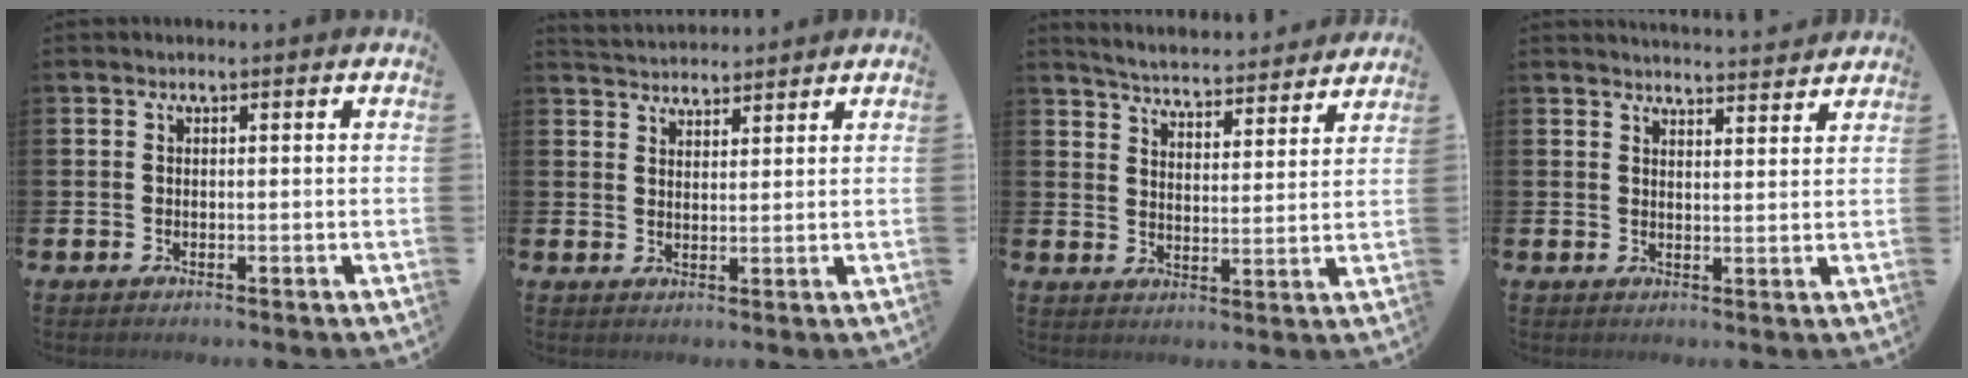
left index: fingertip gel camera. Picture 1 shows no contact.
{"total": 3.5, "force": [3.4, 0.5, -0.3], "torque": [-0.002, -0.016, 0.063]}
{"total": 5.3, "force": [5.2, 0.3, 0.4], "torque": [-0.032, -0.042, 0.091]}
{"total": 3.7, "force": [3.7, -0.1, 0.0], "torque": [0.000, -0.027, 0.064]}